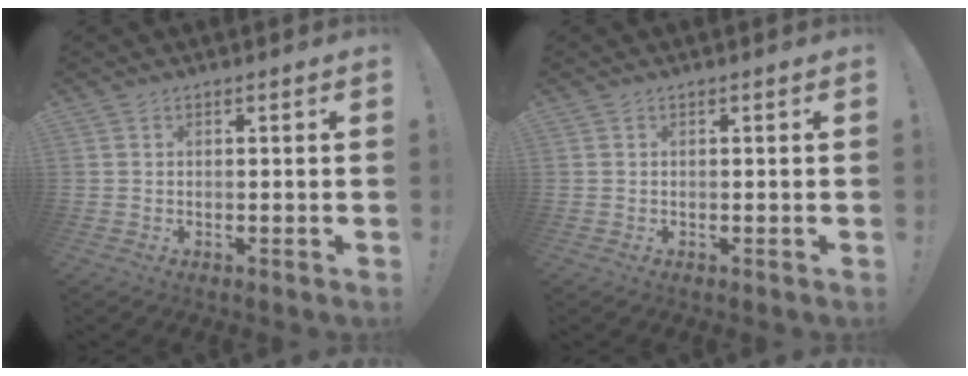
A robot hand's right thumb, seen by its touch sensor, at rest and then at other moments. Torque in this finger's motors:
{"motor_torque": [-0.02, 0.02, 0.00, 0.01, 0.00]}